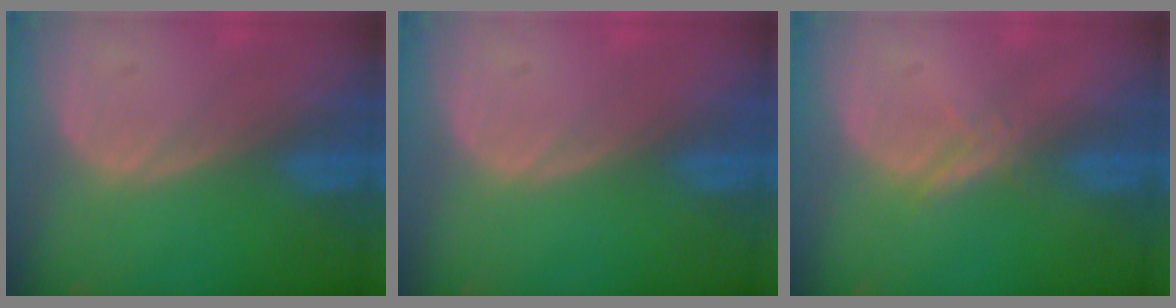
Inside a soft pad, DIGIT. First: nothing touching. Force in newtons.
{"total": 0.0}
{"total": 1.7, "press": 1.7, "slide": 0.1}